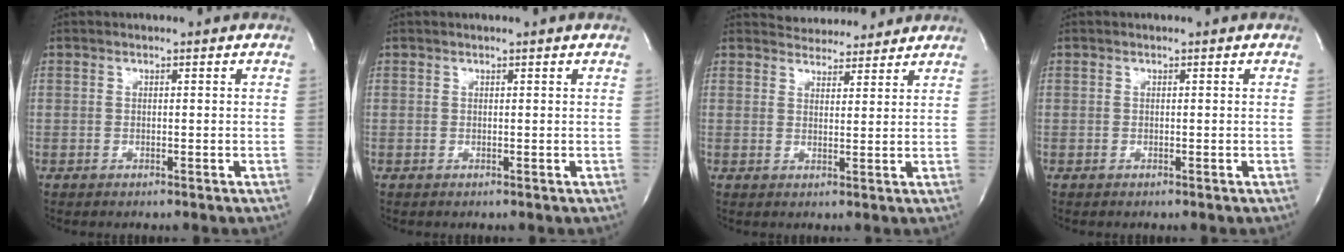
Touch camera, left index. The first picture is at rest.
{"total": 0.0}
{"total": 6.7, "force": [6.4, 1.6, 1.0], "torque": [-0.013, 0.011, 0.086]}
{"total": 0.0}